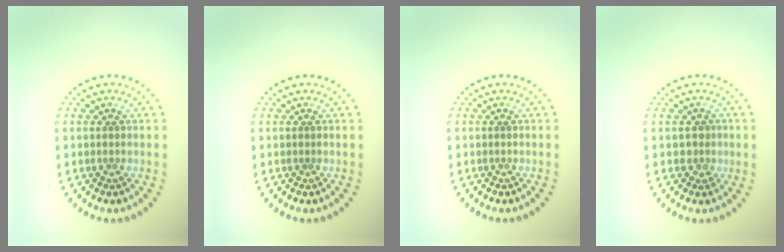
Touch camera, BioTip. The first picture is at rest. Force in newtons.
{"total": 0.0}
{"total": 0.0}
{"total": 1.3, "press": 1.1, "slide": 0.7}